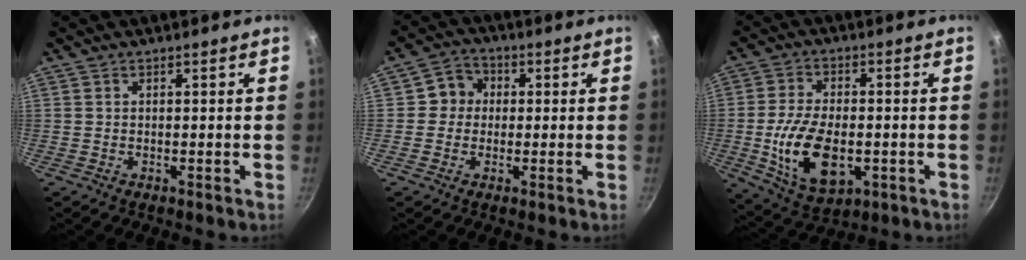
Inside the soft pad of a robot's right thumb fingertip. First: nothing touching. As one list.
[{"total": 5.5, "force": [0.2, 5.0, 2.2], "torque": [-0.009, 0.015, -0.007]}, {"total": 14.3, "force": [-2.7, 7.9, 11.6], "torque": [-0.206, -0.002, -0.035]}]